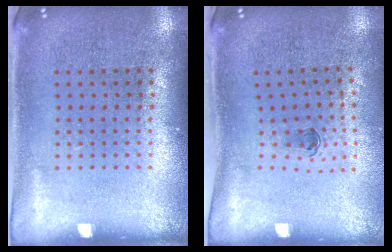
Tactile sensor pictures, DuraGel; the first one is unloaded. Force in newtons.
{"total": 0.7, "press": 0.3, "slide": 0.6}